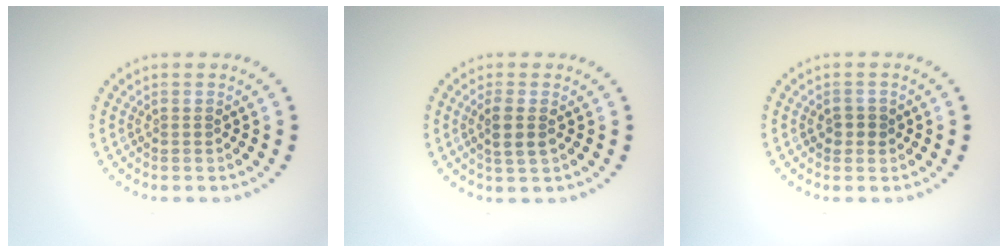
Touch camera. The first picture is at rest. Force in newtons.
{"total": 2.1, "press": 1.9, "slide": 0.8}
{"total": 1.3, "press": 1.2, "slide": 0.5}